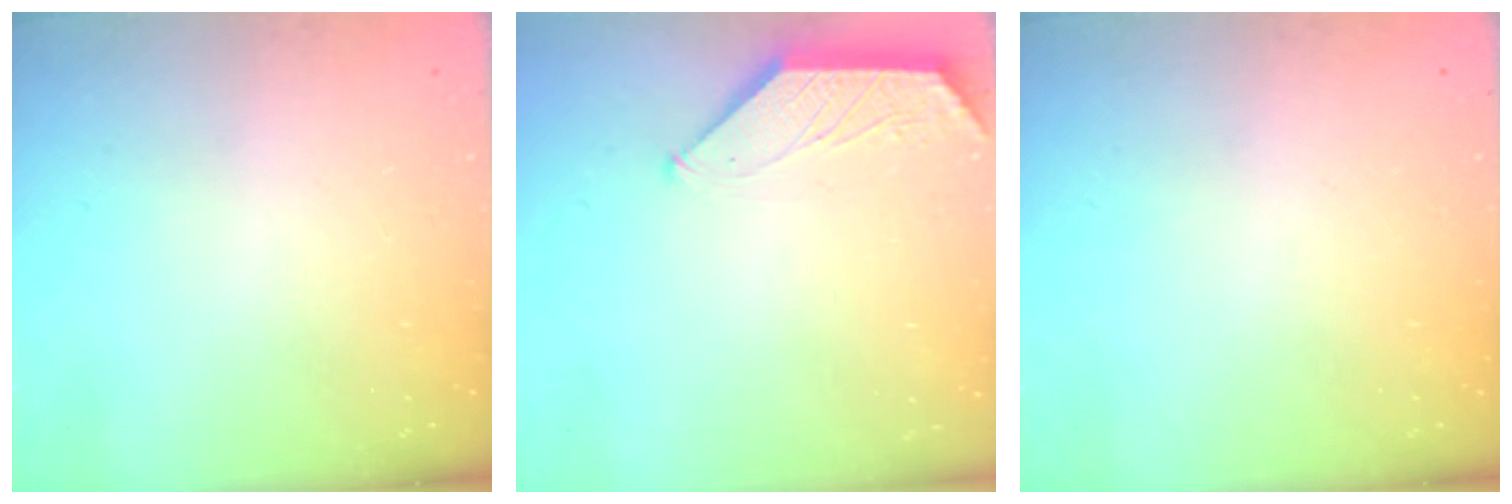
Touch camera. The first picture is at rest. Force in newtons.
{"total": 1.5, "press": 1.4, "slide": 0.3}
{"total": 0.0}